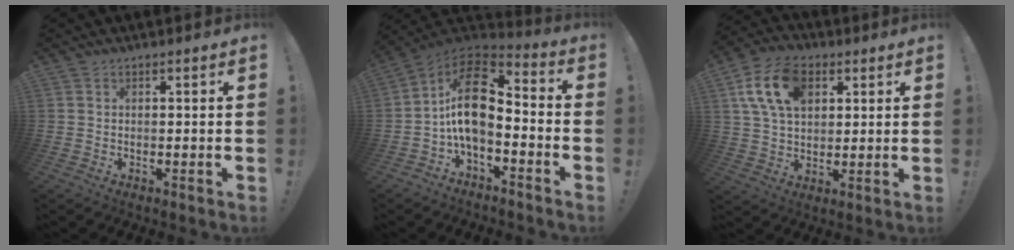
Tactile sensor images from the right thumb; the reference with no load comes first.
{"total": 16.0, "force": [0.1, 9.5, 12.9], "torque": [-0.225, 0.003, 0.005]}
{"total": 15.5, "force": [5.9, 10.2, 10.0], "torque": [-0.174, -0.009, 0.112]}